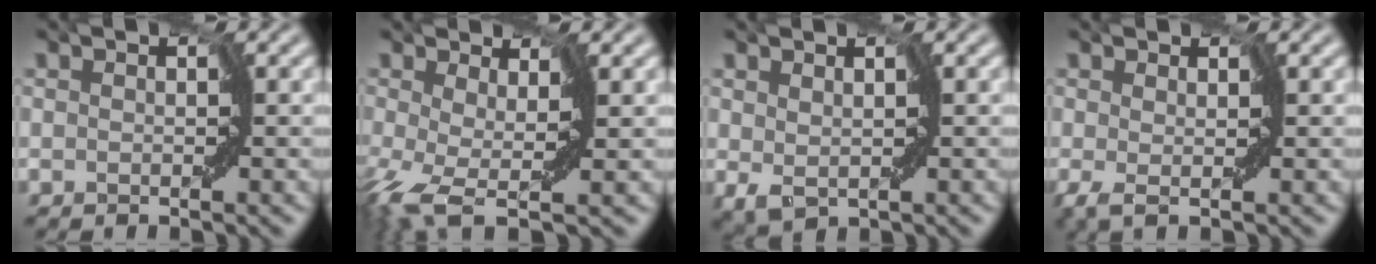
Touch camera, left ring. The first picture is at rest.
{"total": 5.4, "force": [-2.0, 2.0, 4.6], "torque": [-0.109, -0.016, -0.053]}
{"total": 2.5, "force": [-0.1, 1.8, 1.7], "torque": [-0.037, -0.011, -0.004]}
{"total": 2.0, "force": [-0.5, 0.6, 1.8], "torque": [-0.044, -0.003, -0.016]}